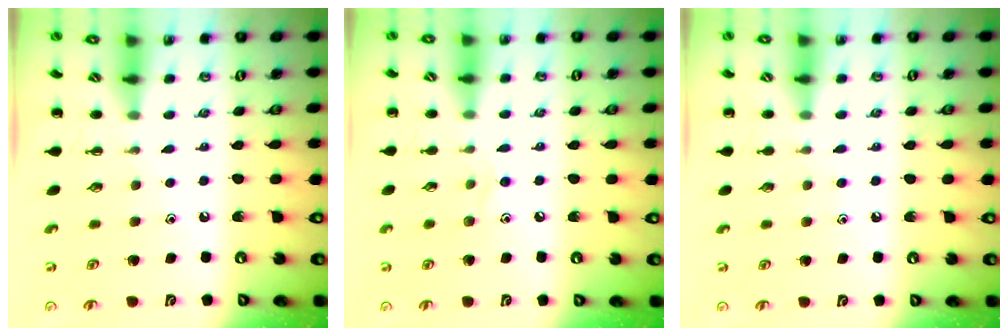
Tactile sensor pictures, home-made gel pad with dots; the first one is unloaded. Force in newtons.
{"total": 5.7, "press": 5.4, "slide": 1.9}
{"total": 3.8, "press": 3.6, "slide": 1.3}